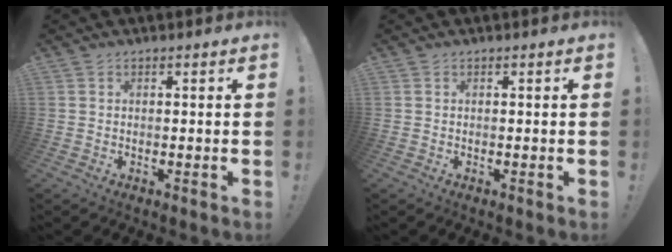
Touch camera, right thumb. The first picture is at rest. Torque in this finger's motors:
{"motor_torque": [0.00, 0.00, -0.06, 0.07, 0.00]}